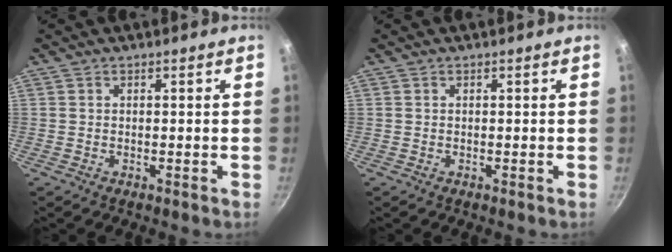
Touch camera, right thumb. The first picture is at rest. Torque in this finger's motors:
{"motor_torque": [-0.32, 0.32, 0.12, 0.12, 0.03]}